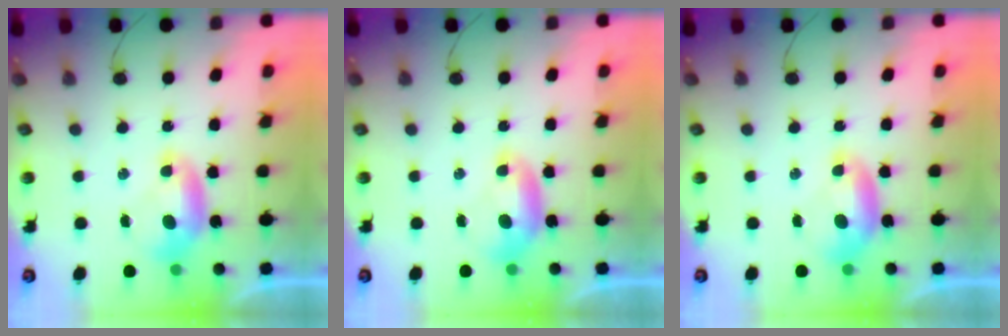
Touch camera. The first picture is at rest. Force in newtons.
{"total": 0.0}
{"total": 0.0}